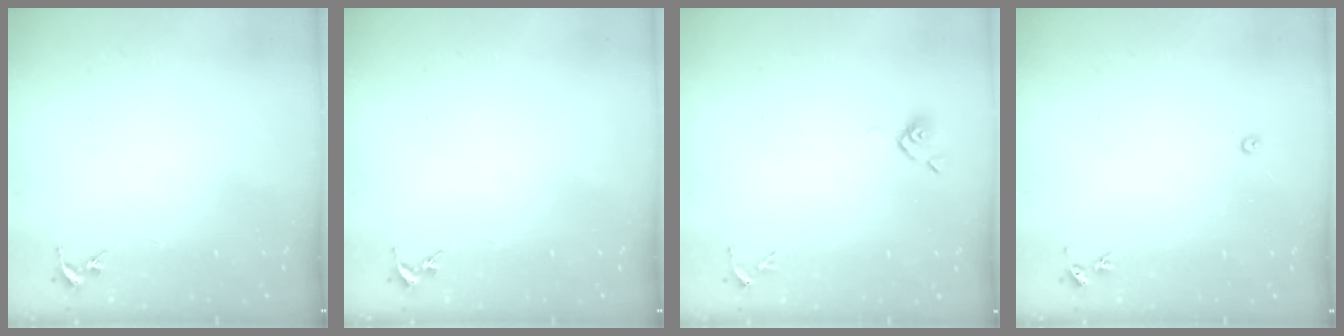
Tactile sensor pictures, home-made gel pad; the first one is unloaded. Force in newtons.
{"total": 0.0}
{"total": 3.5, "press": 3.4, "slide": 0.9}
{"total": 3.0, "press": 3.0, "slide": 0.4}